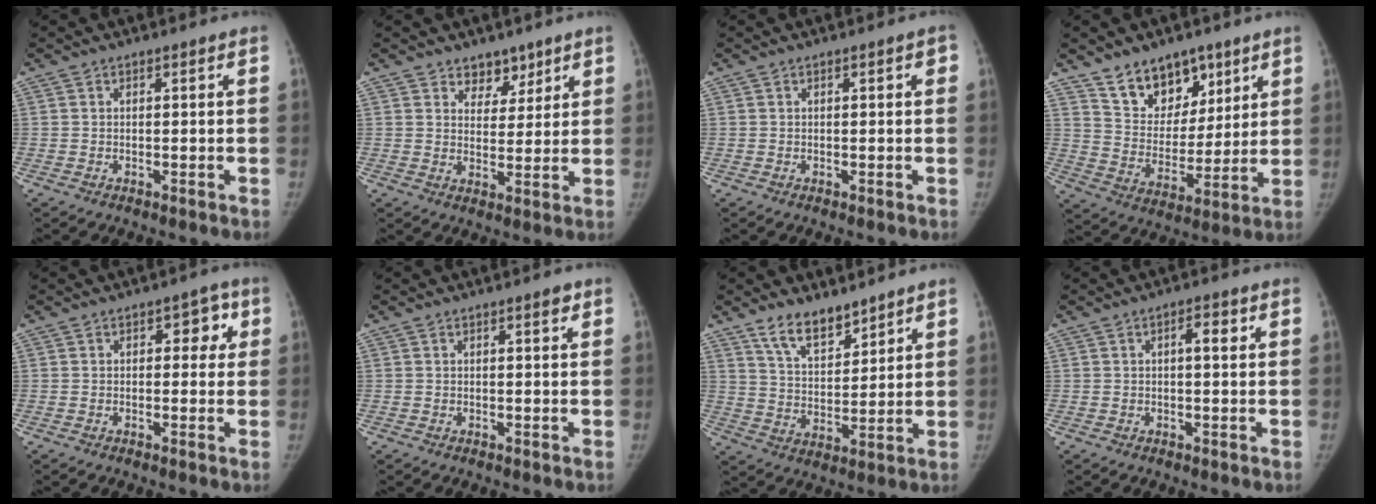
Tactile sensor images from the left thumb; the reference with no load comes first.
{"total": 5.1, "force": [3.8, 3.4, 1.0], "torque": [0.019, -0.025, 0.060]}
{"total": 1.1, "force": [0.2, 0.5, 0.9], "torque": [-0.007, 0.003, 0.001]}
{"total": 13.2, "force": [8.9, 8.2, 5.2], "torque": [-0.034, -0.059, 0.163]}
{"total": 4.4, "force": [1.1, 2.9, 3.1], "torque": [0.000, 0.004, 0.004]}
{"total": 1.0, "force": [0.6, 0.3, 0.8], "torque": [-0.010, -0.001, 0.008]}
{"total": 8.7, "force": [6.8, 3.8, 4.0], "torque": [-0.041, -0.051, 0.129]}
{"total": 2.8, "force": [0.7, 1.0, 2.5], "torque": [-0.034, 0.004, 0.007]}